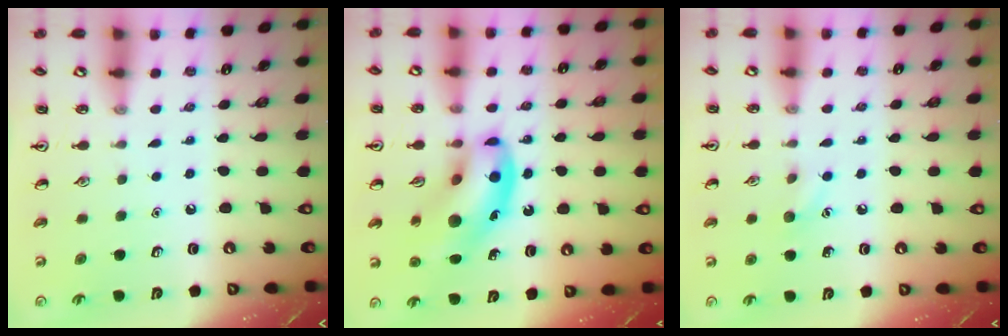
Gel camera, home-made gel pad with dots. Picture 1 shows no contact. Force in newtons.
{"total": 16.6, "press": 16.2, "slide": 3.8}
{"total": 5.8, "press": 5.5, "slide": 1.9}